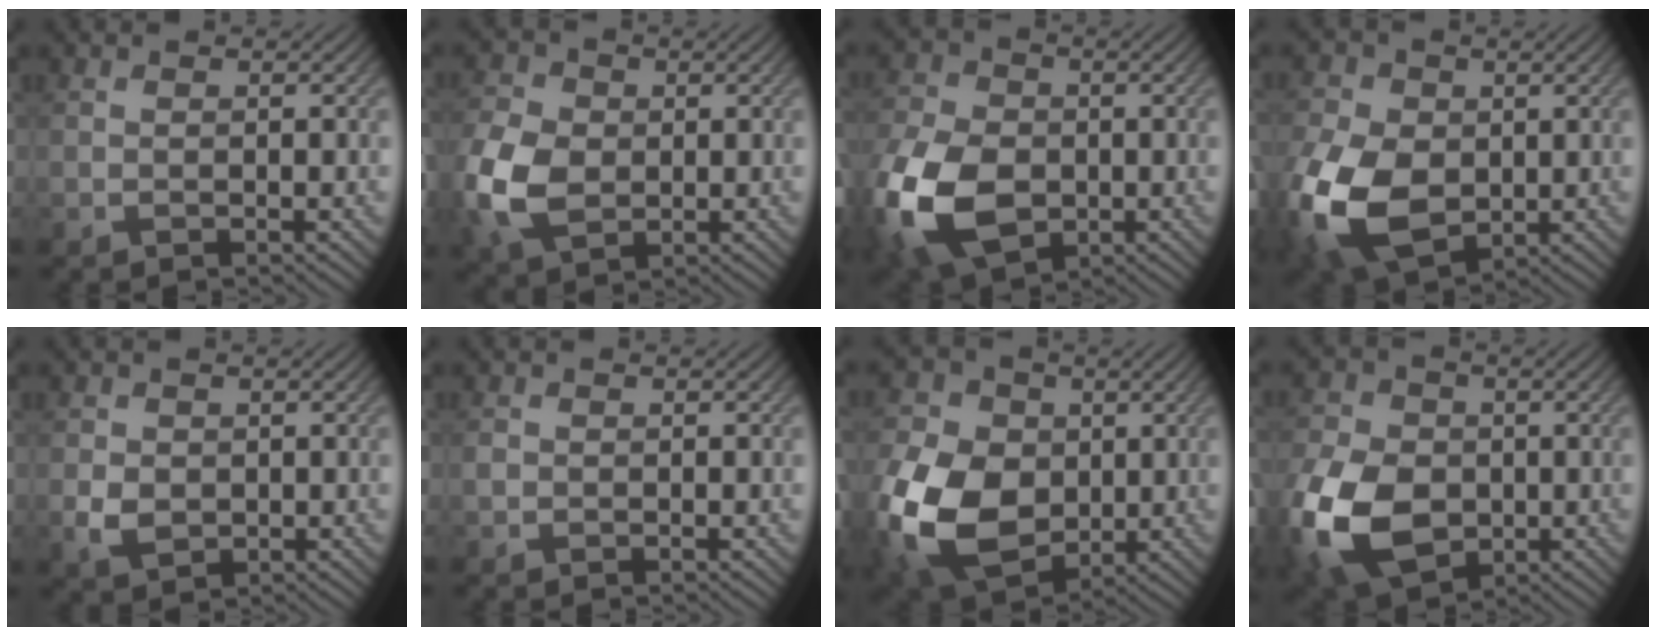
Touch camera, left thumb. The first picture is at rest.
{"total": 9.9, "force": [-1.3, 7.4, 6.5], "torque": [-0.190, -0.009, -0.035]}
{"total": 15.4, "force": [-4.3, 10.5, 10.4], "torque": [-0.278, -0.036, -0.083]}
{"total": 14.8, "force": [-2.8, 10.3, 10.3], "torque": [-0.270, -0.018, -0.059]}
{"total": 3.2, "force": [-0.2, 2.7, 1.7], "torque": [-0.038, -0.005, -0.004]}
{"total": 1.0, "force": [-0.2, 0.9, 0.4], "torque": [-0.008, -0.003, -0.007]}
{"total": 16.2, "force": [-2.5, 12.0, 10.6], "torque": [-0.283, -0.016, -0.050]}
{"total": 15.6, "force": [-4.2, 11.0, 10.3], "torque": [-0.273, -0.029, -0.088]}